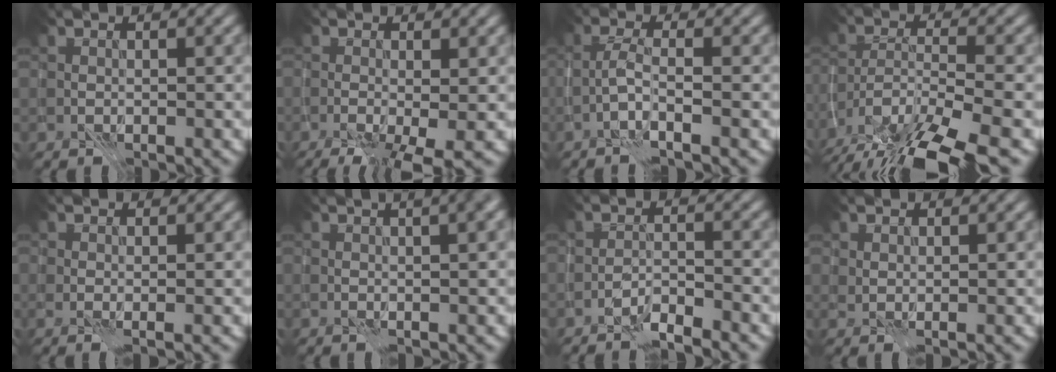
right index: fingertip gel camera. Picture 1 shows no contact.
{"total": 5.0, "force": [-2.1, 1.5, 4.3], "torque": [-0.068, -0.012, -0.032]}
{"total": 2.1, "force": [-0.8, 0.3, 1.9], "torque": [-0.044, 0.008, -0.027]}
{"total": 10.6, "force": [-8.0, 3.2, 6.1], "torque": [-0.115, -0.025, -0.139]}
{"total": 1.2, "force": [0.7, 0.4, 1.0], "torque": [-0.013, -0.003, 0.010]}
{"total": 6.5, "force": [2.4, 2.9, 5.3], "torque": [-0.023, 0.037, -0.005]}
{"total": 2.1, "force": [-1.9, 0.2, 0.9], "torque": [-0.015, 0.006, -0.039]}
{"total": 1.1, "force": [0.9, 0.1, 0.5], "torque": [-0.012, 0.001, 0.018]}